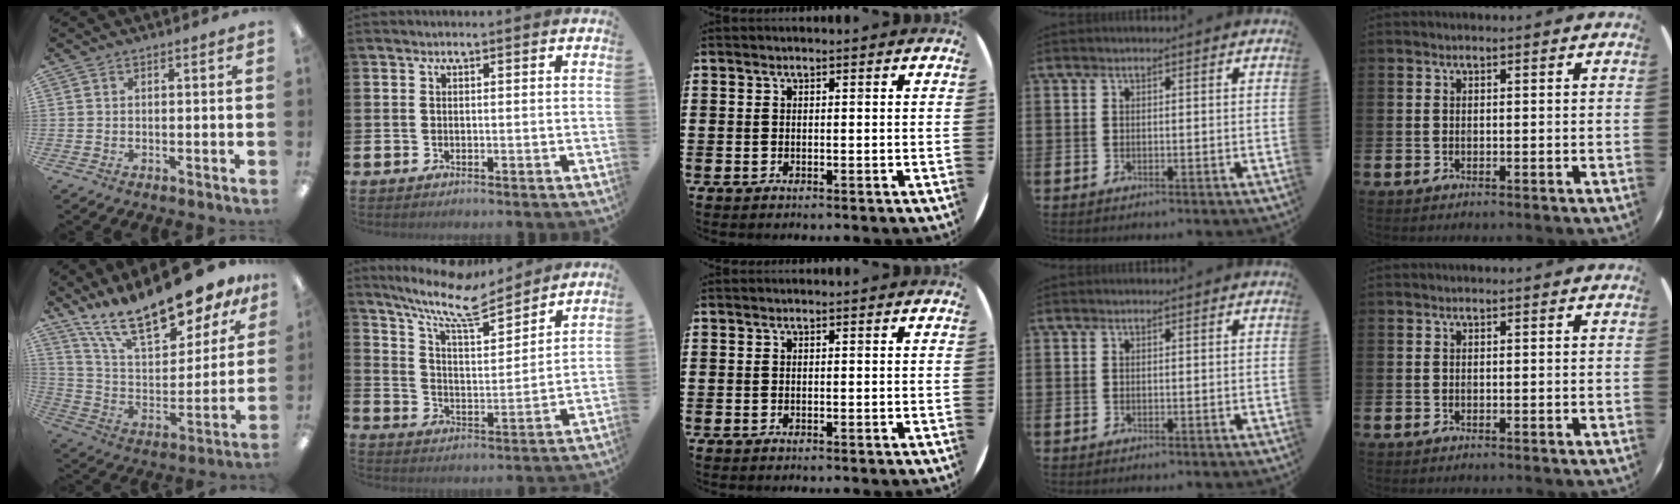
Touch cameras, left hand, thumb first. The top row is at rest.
{"thumb": {"total": 21.0, "force": [17.1, 6.1, 10.6], "torque": [-0.191, -0.119, 0.297]}, "index": {"total": 10.9, "force": [9.5, 2.1, 4.9], "torque": [-0.118, -0.060, 0.165]}}